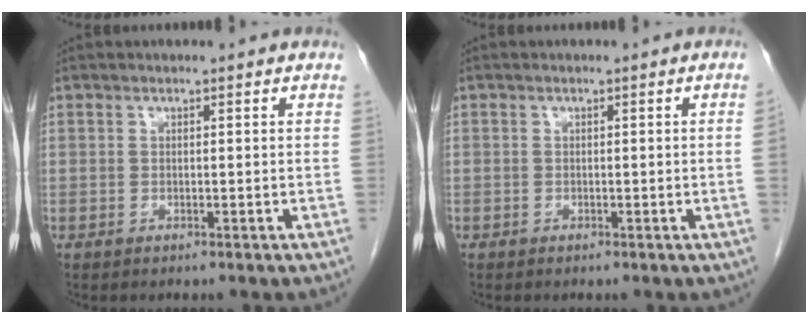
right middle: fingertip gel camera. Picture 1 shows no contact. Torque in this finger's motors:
{"motor_torque": [0.09, -0.08, -0.45, -0.21]}